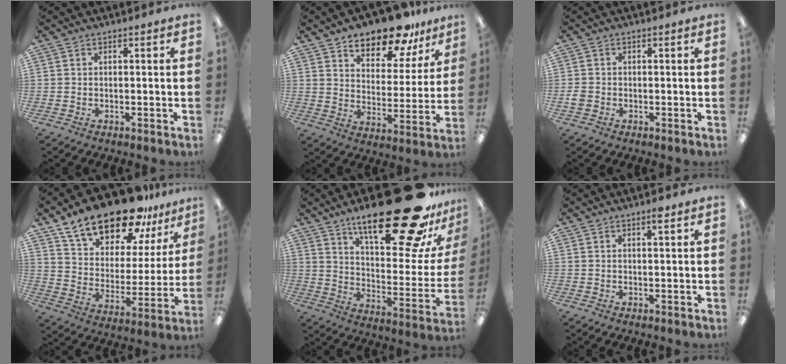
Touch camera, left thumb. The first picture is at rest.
{"total": 13.9, "force": [11.9, 5.2, 5.1], "torque": [-0.075, -0.086, 0.208]}
{"total": 1.9, "force": [-0.5, 1.5, 0.9], "torque": [-0.014, 0.004, -0.009]}
{"total": 20.8, "force": [16.8, 8.2, 9.1], "torque": [-0.163, -0.112, 0.296]}
{"total": 31.7, "force": [21.1, 9.9, 21.5], "torque": [-0.282, -0.146, 0.339]}
{"total": 2.2, "force": [1.6, 0.4, 1.5], "torque": [-0.023, -0.001, 0.026]}